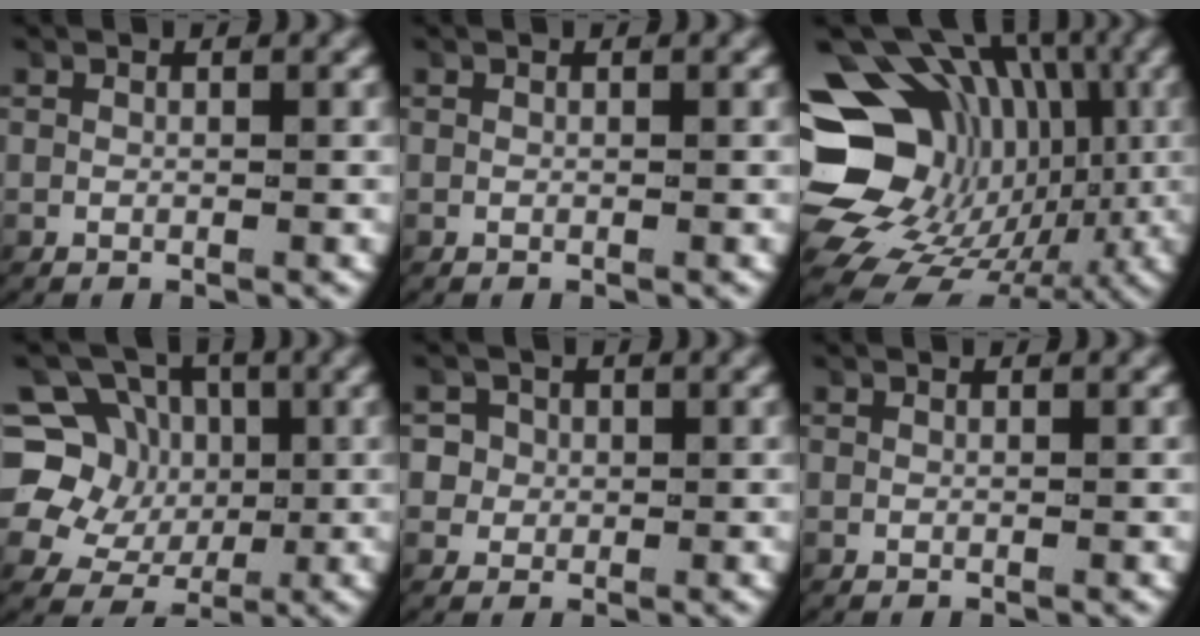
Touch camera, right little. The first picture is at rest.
{"total": 0.0}
{"total": 19.8, "force": [-0.2, 16.0, 11.7], "torque": [-0.226, -0.056, 0.010]}
{"total": 11.4, "force": [0.6, 10.4, 4.7], "torque": [-0.104, -0.035, 0.012]}
{"total": 4.6, "force": [0.2, 4.4, 1.4], "torque": [-0.039, -0.008, 0.000]}
{"total": 0.0}